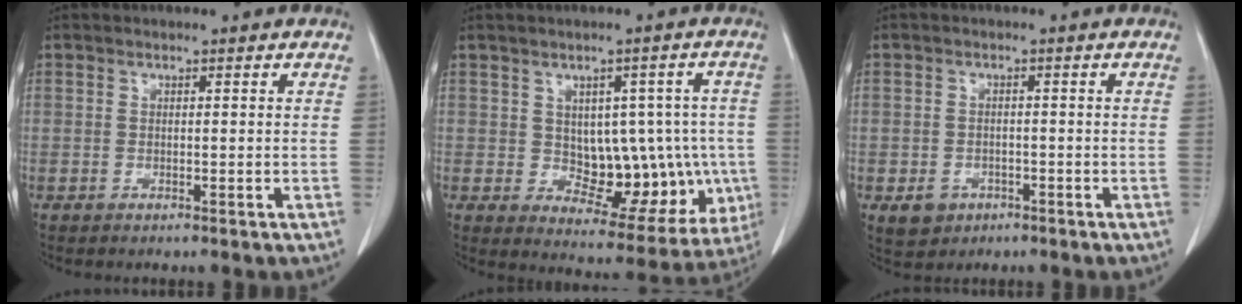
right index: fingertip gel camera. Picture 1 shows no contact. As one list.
[{"total": 12.8, "force": [-0.5, 7.3, 10.5], "torque": [-0.114, 0.022, 0.020]}, {"total": 3.7, "force": [-1.6, 3.1, 1.0], "torque": [-0.011, 0.008, -0.013]}]